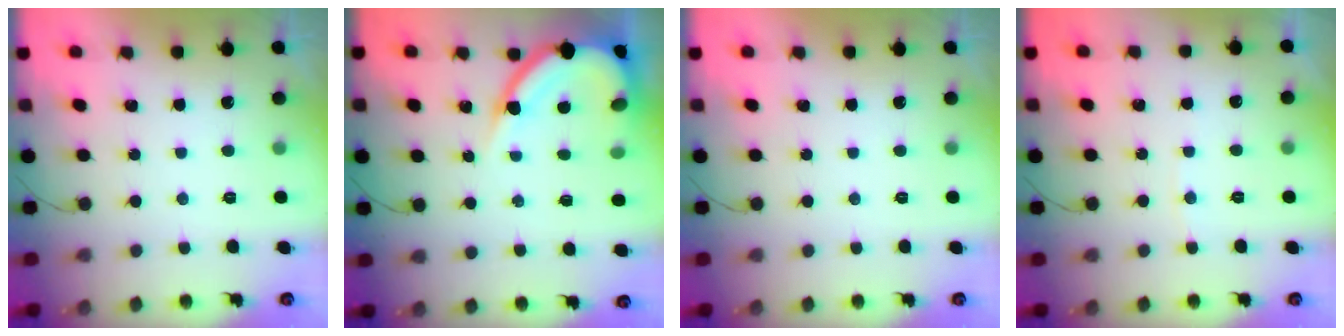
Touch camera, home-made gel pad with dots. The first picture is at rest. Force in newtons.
{"total": 11.0, "press": 11.0, "slide": 1.0}
{"total": 0.0}
{"total": 2.5, "press": 2.5, "slide": 0.3}